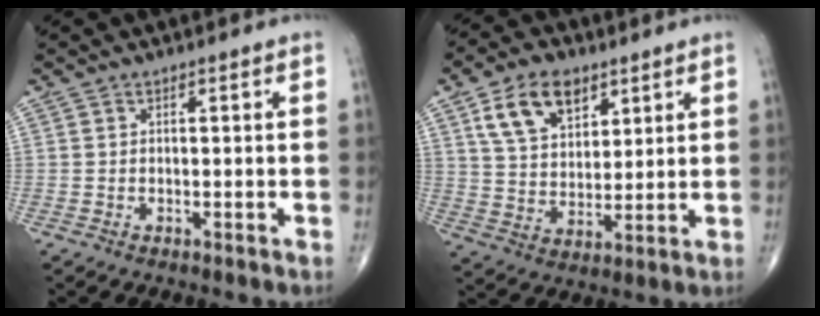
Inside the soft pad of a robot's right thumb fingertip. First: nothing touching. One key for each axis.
{"total": 11.9, "fx": 6.1, "fy": 7.3, "fz": 7.1, "tx": -0.102, "ty": -0.023, "tz": 0.115}